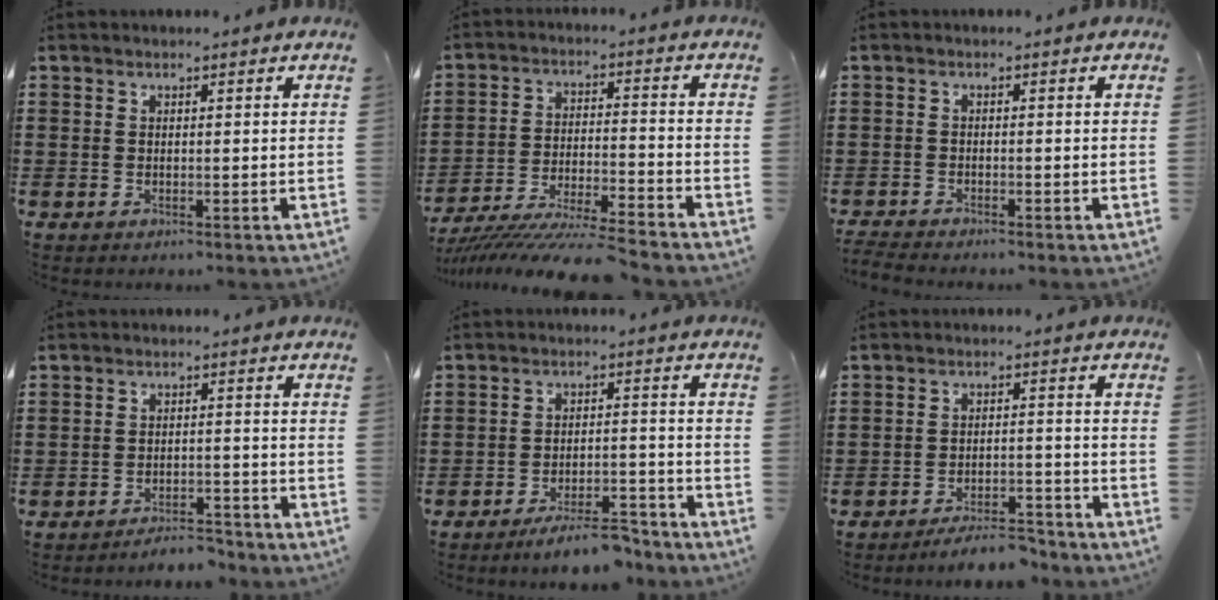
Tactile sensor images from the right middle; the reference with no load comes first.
{"total": 8.6, "force": [-8.2, -0.3, 2.5], "torque": [-0.044, -0.004, -0.161]}
{"total": 1.9, "force": [-1.9, -0.2, 0.3], "torque": [-0.016, -0.007, -0.040]}
{"total": 3.6, "force": [-3.6, 0.2, -0.2], "torque": [-0.006, 0.000, -0.076]}
{"total": 6.0, "force": [-5.5, 0.6, 2.2], "torque": [-0.037, 0.000, -0.102]}
{"total": 5.0, "force": [-4.8, 0.4, 1.1], "torque": [-0.019, 0.002, -0.095]}